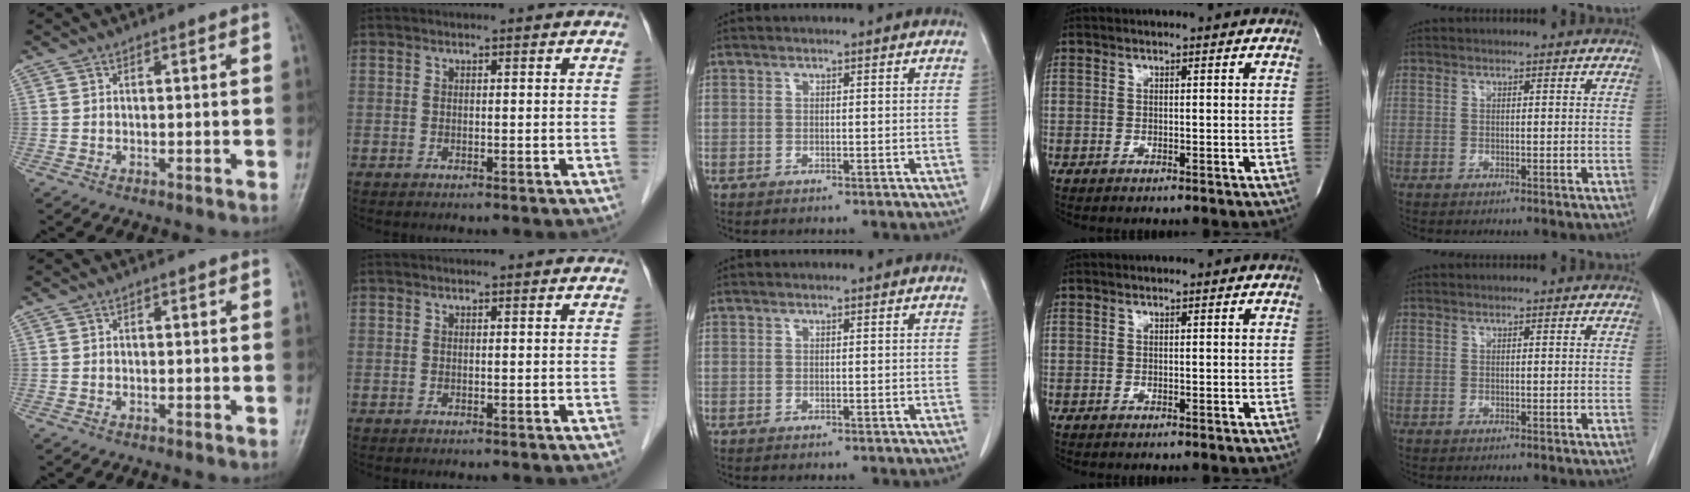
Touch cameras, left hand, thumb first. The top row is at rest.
{"thumb": {"total": 0.7, "force": [0.2, 0.4, 0.5], "torque": [-0.001, 0.002, 0.001]}, "index": {"total": 0.8, "force": [0.8, 0.2, 0.2], "torque": [-0.012, 0.006, 0.007]}}